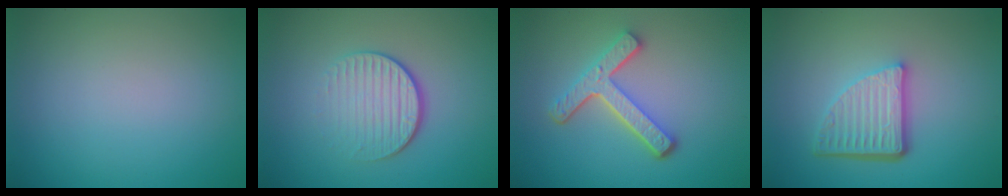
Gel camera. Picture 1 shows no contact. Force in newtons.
{"total": 4.0, "press": 2.7, "slide": 3.0}
{"total": 4.5, "press": 3.4, "slide": 3.0}
{"total": 5.2, "press": 3.6, "slide": 3.7}